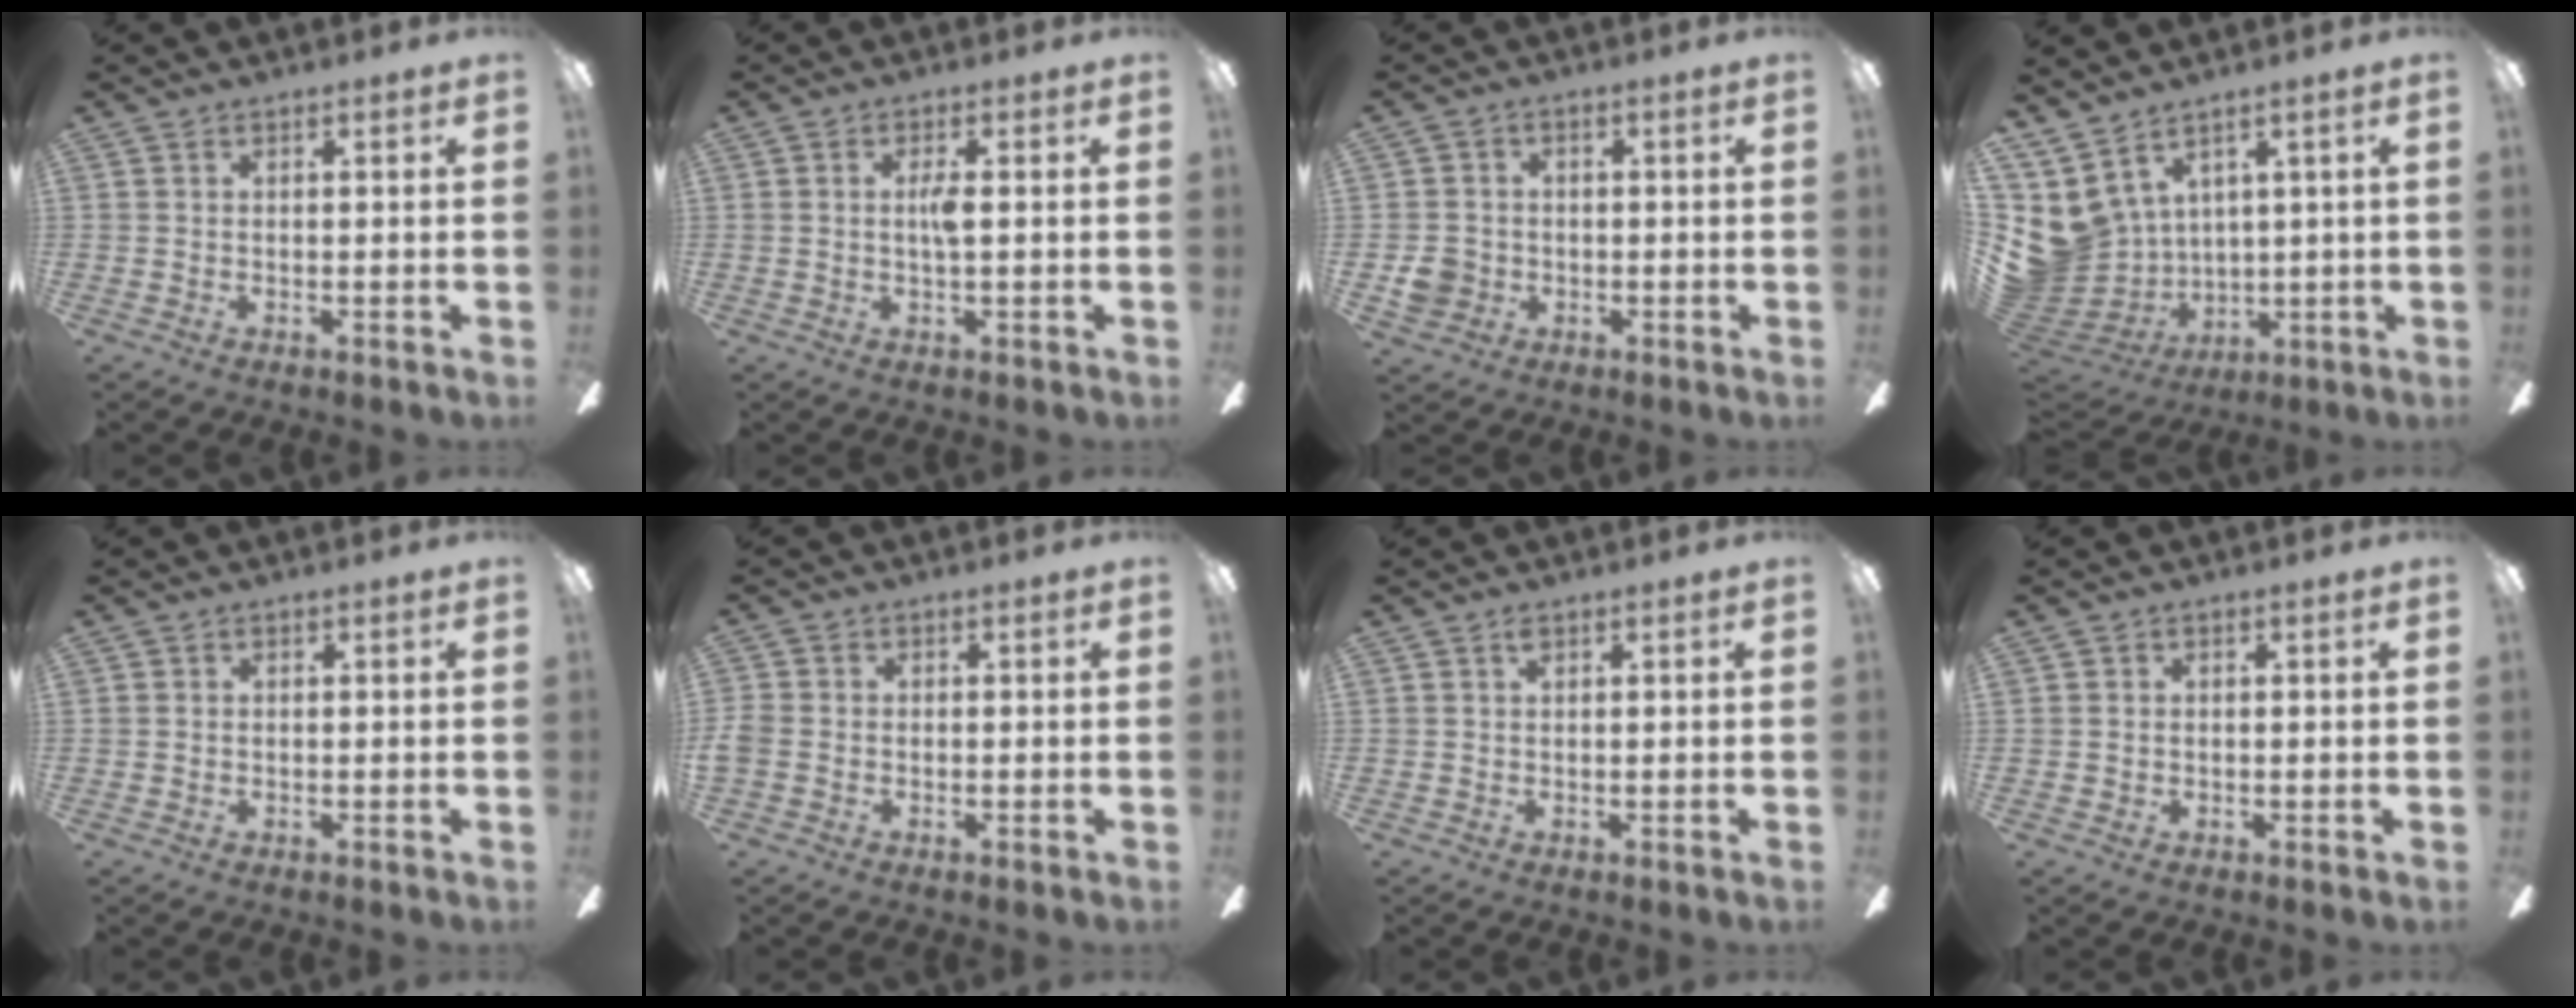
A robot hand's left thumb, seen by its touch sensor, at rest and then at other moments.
{"total": 2.8, "force": [0.3, 0.6, 2.7], "torque": [-0.053, 0.003, 0.003]}
{"total": 5.2, "force": [-1.2, 4.9, 1.4], "torque": [-0.016, 0.009, -0.020]}
{"total": 9.5, "force": [4.4, 7.8, 3.1], "torque": [-0.117, -0.049, 0.091]}
{"total": 0.0}
{"total": 2.4, "force": [-1.0, 1.7, 1.3], "torque": [-0.027, 0.006, -0.019]}
{"total": 0.9, "force": [0.6, 0.4, 0.6], "torque": [-0.014, 0.003, 0.011]}
{"total": 0.5, "force": [0.0, 0.5, -0.1], "torque": [0.002, 0.003, -0.001]}